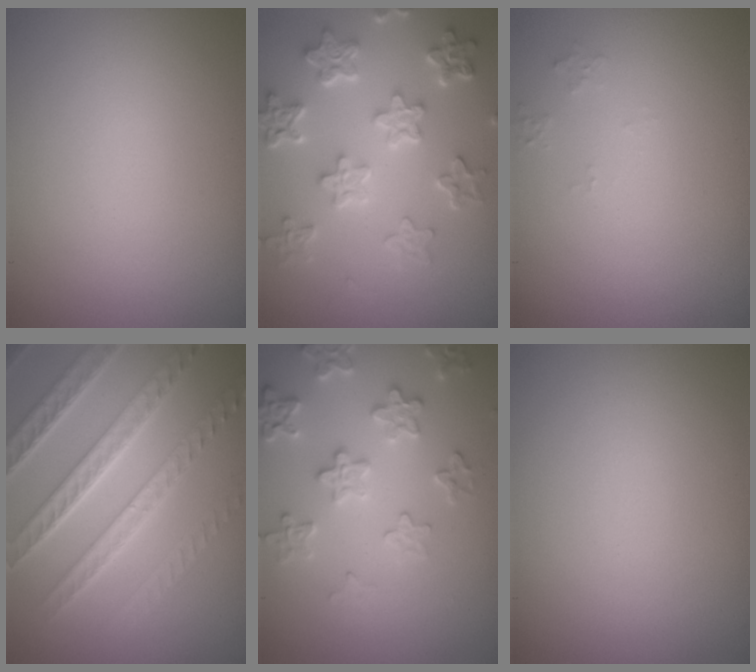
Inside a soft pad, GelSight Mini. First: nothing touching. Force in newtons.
{"total": 6.0, "press": 4.7, "slide": 3.8}
{"total": 0.8, "press": 0.7, "slide": 0.2}
{"total": 7.9, "press": 5.5, "slide": 5.7}
{"total": 3.4, "press": 3.4, "slide": 0.2}
{"total": 0.0}